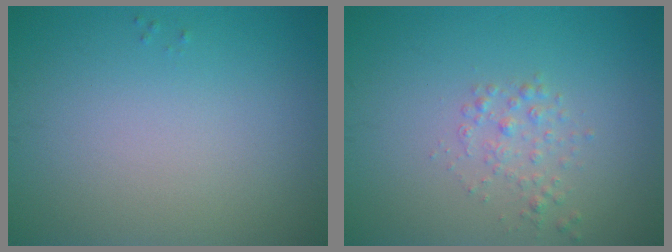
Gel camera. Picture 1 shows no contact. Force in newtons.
{"total": 1.4, "press": 1.4, "slide": 0.1}